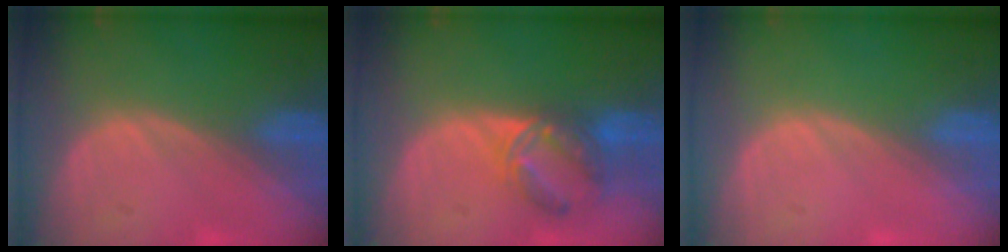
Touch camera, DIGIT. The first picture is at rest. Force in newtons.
{"total": 6.8, "press": 6.0, "slide": 3.2}
{"total": 0.0}